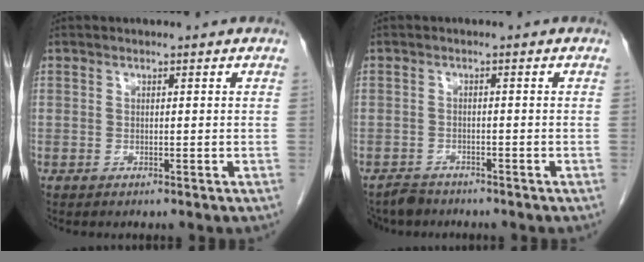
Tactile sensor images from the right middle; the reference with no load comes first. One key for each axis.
{"total": 3.5, "fx": -3.2, "fy": 1.4, "fz": 0.1, "tx": -0.005, "ty": -0.005, "tz": -0.055}